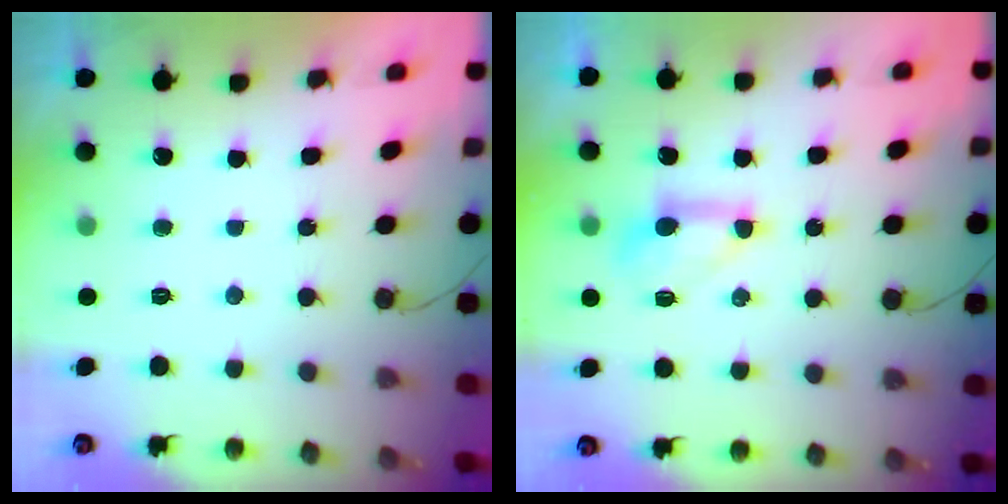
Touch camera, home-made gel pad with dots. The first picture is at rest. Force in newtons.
{"total": 5.9, "press": 5.9, "slide": 0.7}